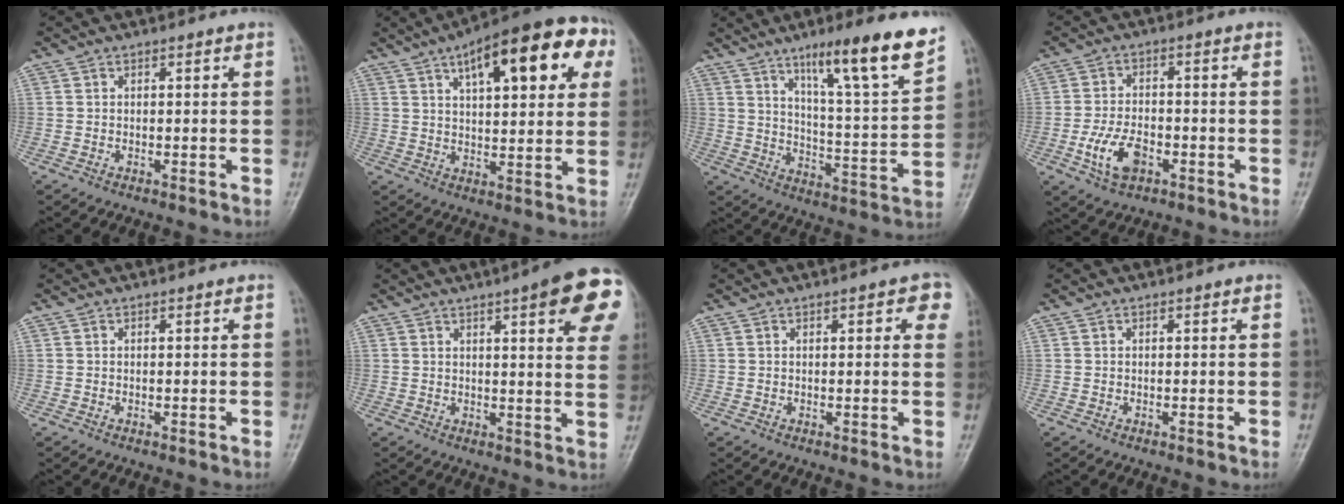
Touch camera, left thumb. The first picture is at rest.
{"total": 20.9, "force": [8.5, 8.0, 17.3], "torque": [-0.217, 0.015, 0.116]}
{"total": 17.1, "force": [11.2, 1.7, 12.7], "torque": [-0.178, -0.062, 0.179]}
{"total": 7.8, "force": [-3.2, 4.5, 5.5], "torque": [-0.105, 0.015, -0.057]}
{"total": 0.0}
{"total": 16.5, "force": [7.7, 3.7, 14.1], "torque": [-0.158, -0.018, 0.086]}
{"total": 3.9, "force": [1.6, 1.6, 3.2], "torque": [-0.019, -0.001, 0.012]}
{"total": 0.0}